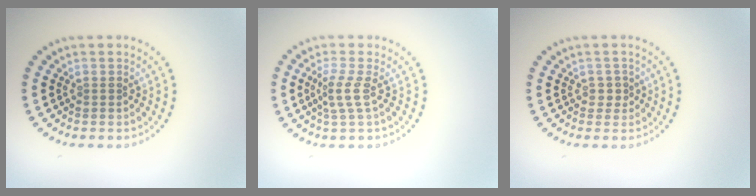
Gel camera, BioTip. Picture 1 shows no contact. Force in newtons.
{"total": 2.2, "press": 1.5, "slide": 1.7}
{"total": 1.1, "press": 0.9, "slide": 0.5}